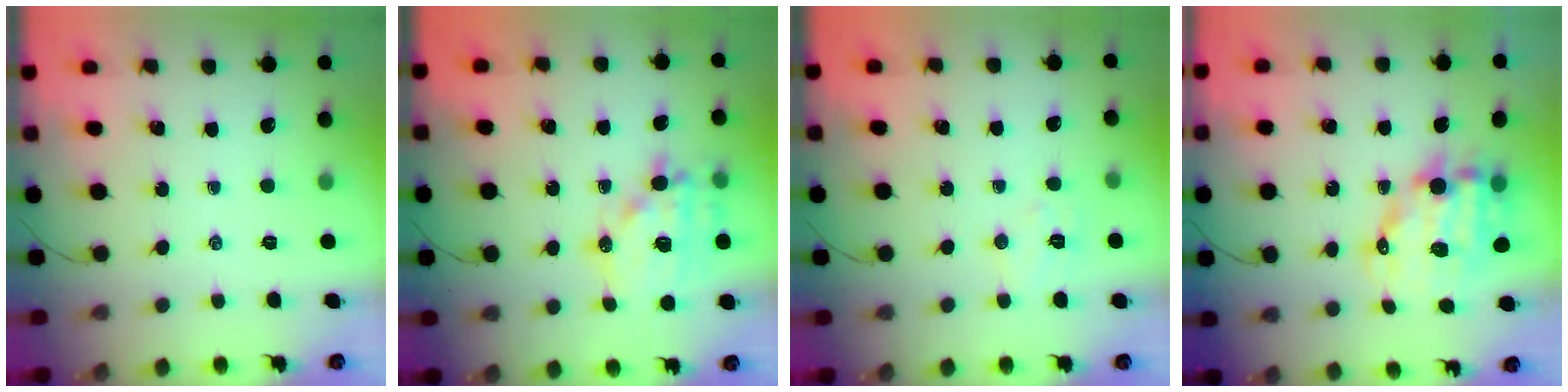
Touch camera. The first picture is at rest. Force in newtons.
{"total": 15.8, "press": 15.4, "slide": 3.4}
{"total": 5.1, "press": 5.0, "slide": 1.0}
{"total": 12.6, "press": 12.2, "slide": 2.7}